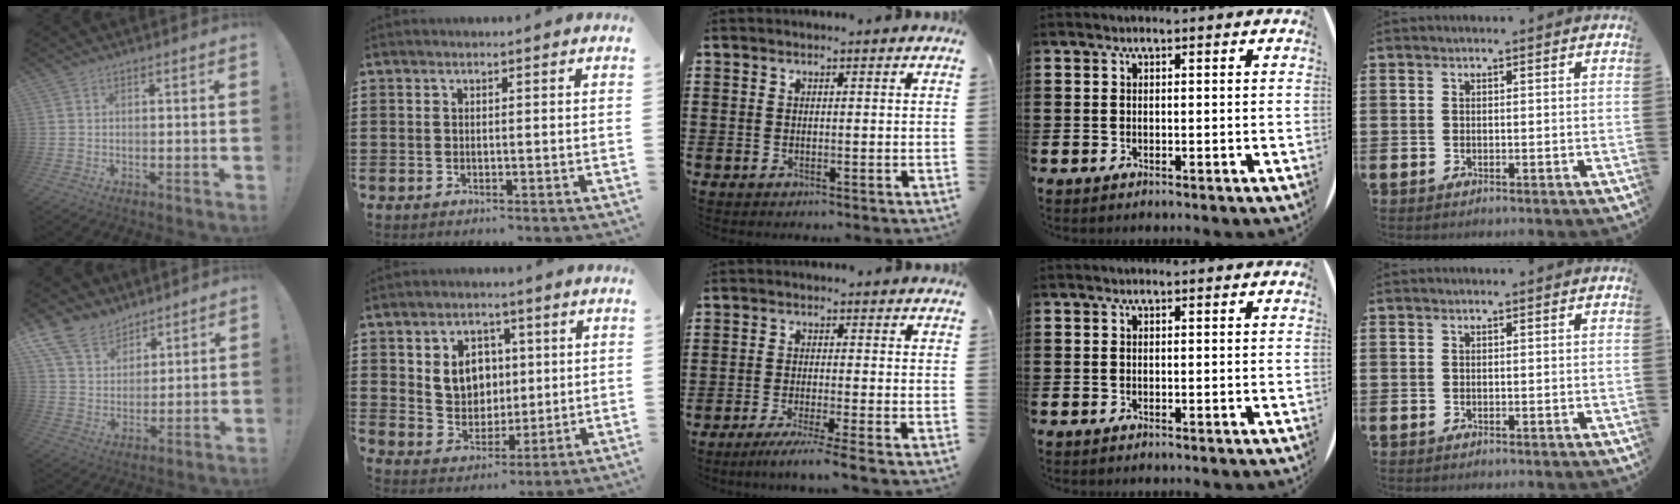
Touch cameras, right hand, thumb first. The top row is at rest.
{"thumb": {"total": 12.2, "force": [9.2, 7.2, 3.4], "torque": [-0.072, -0.064, 0.181]}, "index": {"total": 6.7, "force": [1.7, 5.7, 3.1], "torque": [-0.069, 0.014, 0.027]}, "middle": {"total": 3.5, "force": [-2.9, -0.5, 2.0], "torque": [-0.038, -0.011, -0.055]}}